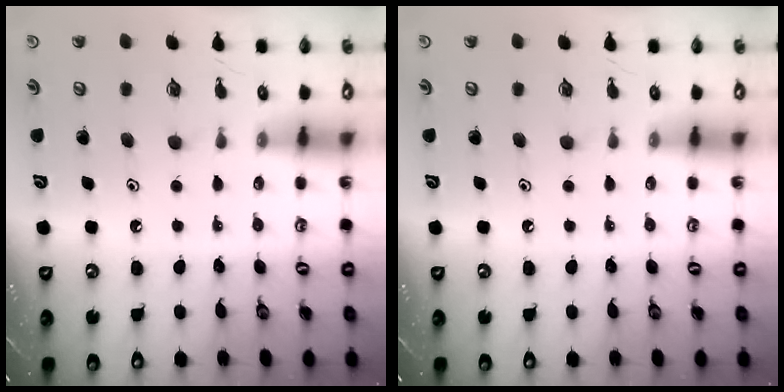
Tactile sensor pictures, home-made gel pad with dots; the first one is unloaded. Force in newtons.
{"total": 0.0}